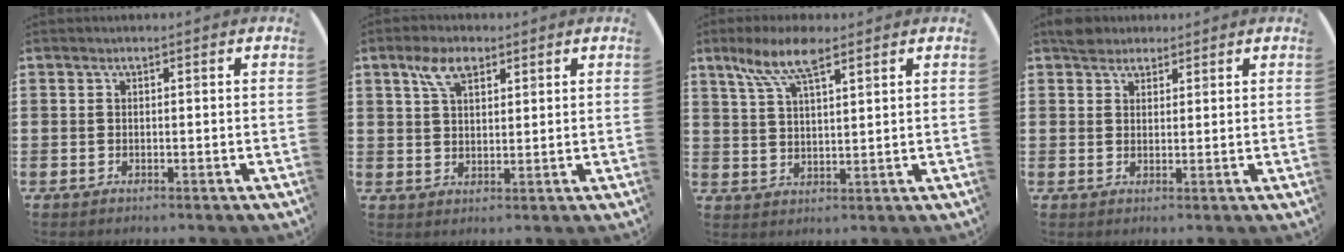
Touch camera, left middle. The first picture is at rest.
{"total": 4.8, "force": [3.0, 2.4, 3.0], "torque": [-0.059, 0.006, 0.053]}
{"total": 7.7, "force": [5.2, 2.3, 5.1], "torque": [-0.105, -0.005, 0.091]}
{"total": 2.5, "force": [2.3, 1.1, 0.2], "torque": [-0.001, 0.005, 0.044]}